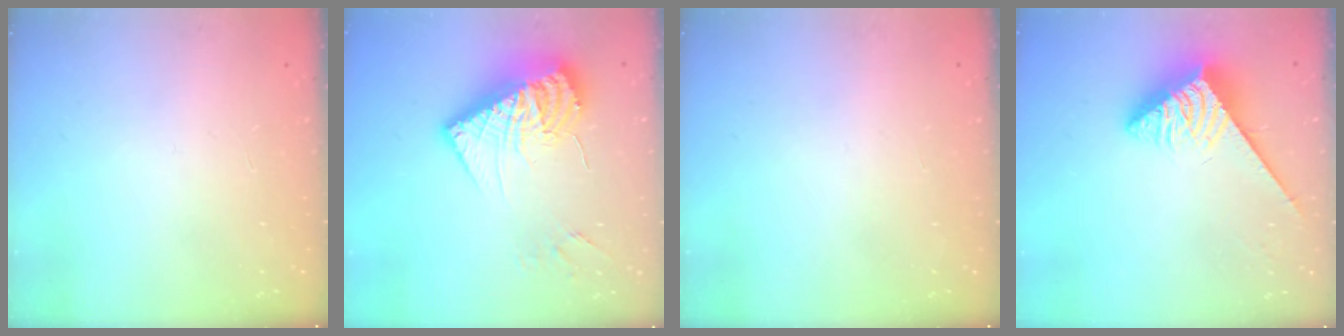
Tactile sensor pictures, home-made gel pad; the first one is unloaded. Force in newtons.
{"total": 20.1, "press": 20.0, "slide": 1.7}
{"total": 0.0}
{"total": 3.8, "press": 3.8, "slide": 0.4}